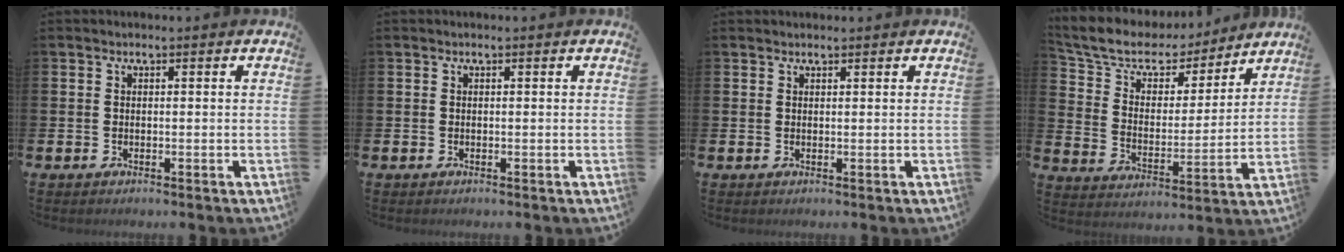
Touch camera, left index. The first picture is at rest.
{"total": 0.0}
{"total": 0.8, "force": [0.8, 0.2, 0.0], "torque": [0.007, -0.001, 0.013]}
{"total": 8.2, "force": [7.1, 3.6, 1.7], "torque": [-0.083, -0.044, 0.128]}